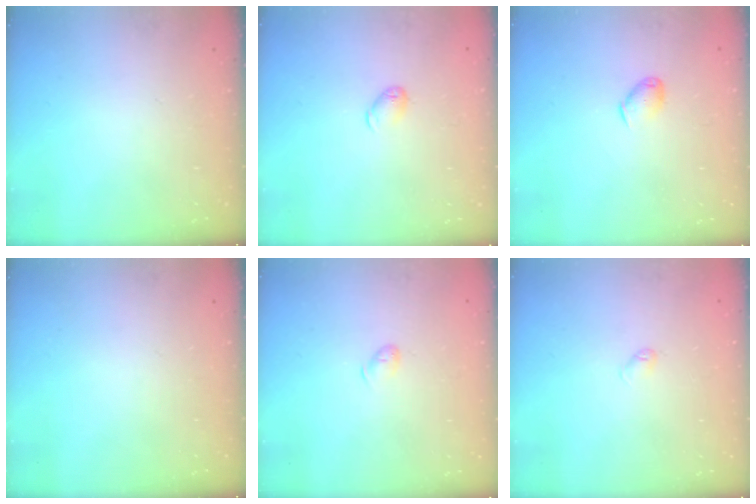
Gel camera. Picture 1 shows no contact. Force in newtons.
{"total": 6.6, "press": 6.5, "slide": 1.1}
{"total": 5.8, "press": 5.7, "slide": 0.8}
{"total": 0.0}
{"total": 5.6, "press": 5.6, "slide": 0.8}
{"total": 2.9, "press": 2.8, "slide": 0.5}